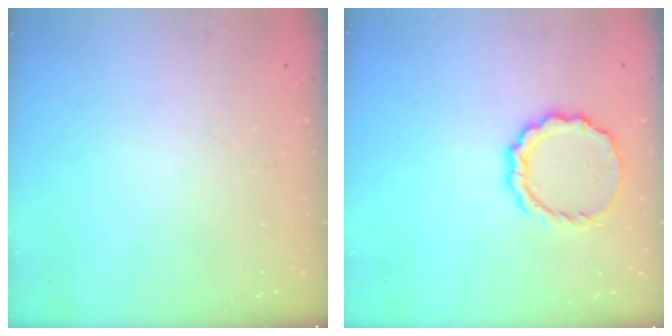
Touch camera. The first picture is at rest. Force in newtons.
{"total": 9.6, "press": 9.3, "slide": 2.1}